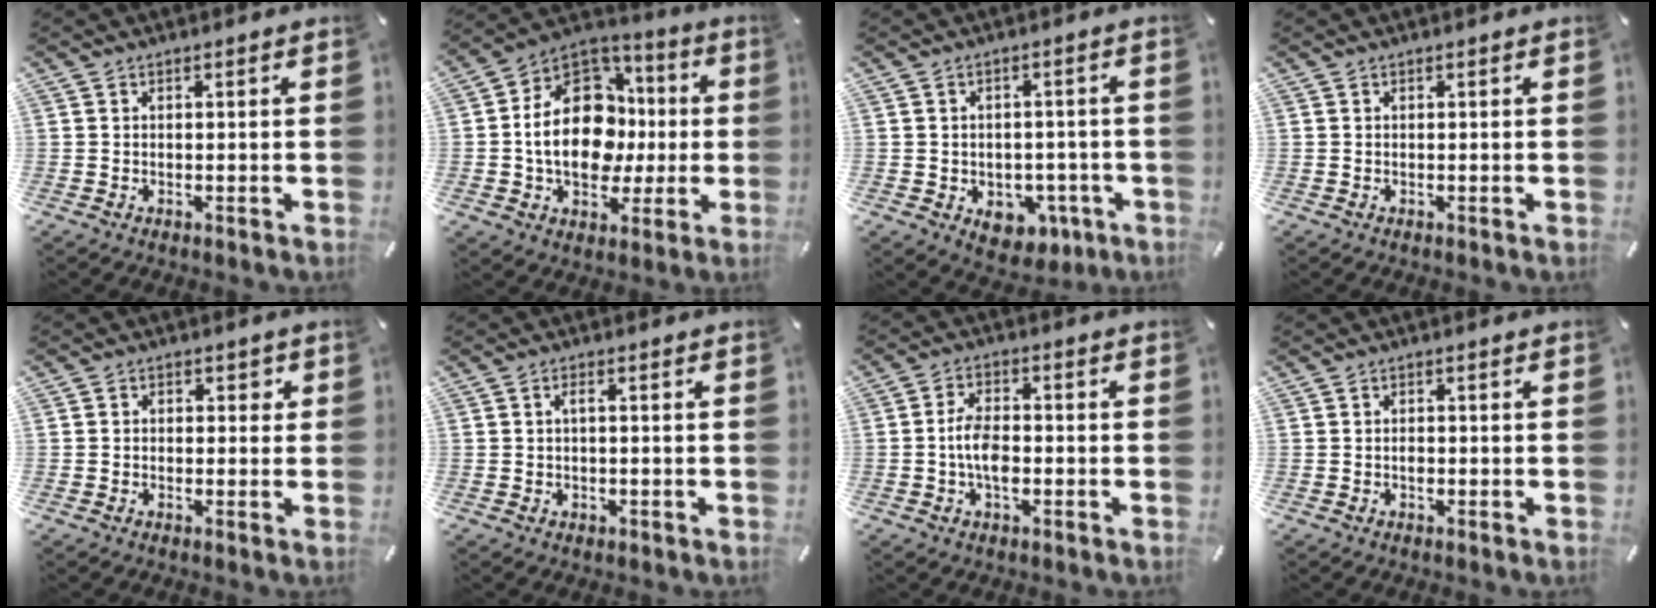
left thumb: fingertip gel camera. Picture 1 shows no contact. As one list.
[{"total": 19.2, "force": [-1.2, 14.6, 12.4], "torque": [-0.232, 0.008, -0.020]}, {"total": 6.9, "force": [-2.0, 5.7, 3.4], "torque": [-0.026, 0.010, -0.031]}, {"total": 0.0}, {"total": 2.3, "force": [-0.5, 1.9, 1.2], "torque": [-0.008, 0.006, -0.017]}, {"total": 2.0, "force": [0.1, 0.9, 1.7], "torque": [-0.034, 0.004, 0.000]}, {"total": 6.4, "force": [-1.4, 3.5, 5.2], "torque": [-0.108, 0.008, -0.028]}, {"total": 1.3, "force": [-0.3, 0.8, 0.9], "torque": [-0.019, 0.001, -0.007]}]